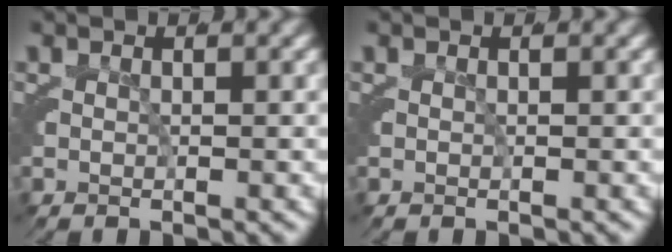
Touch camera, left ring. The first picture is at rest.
{"total": 0.0}